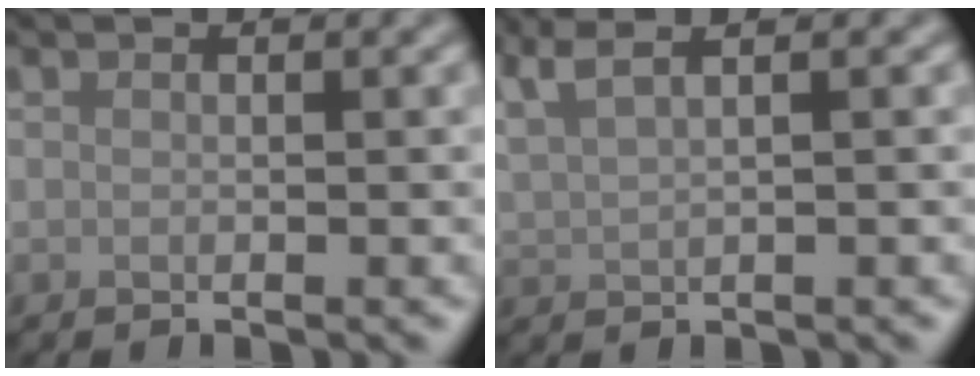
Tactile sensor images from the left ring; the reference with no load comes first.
{"total": 4.7, "force": [3.2, 1.6, 3.0], "torque": [-0.054, 0.032, 0.035]}